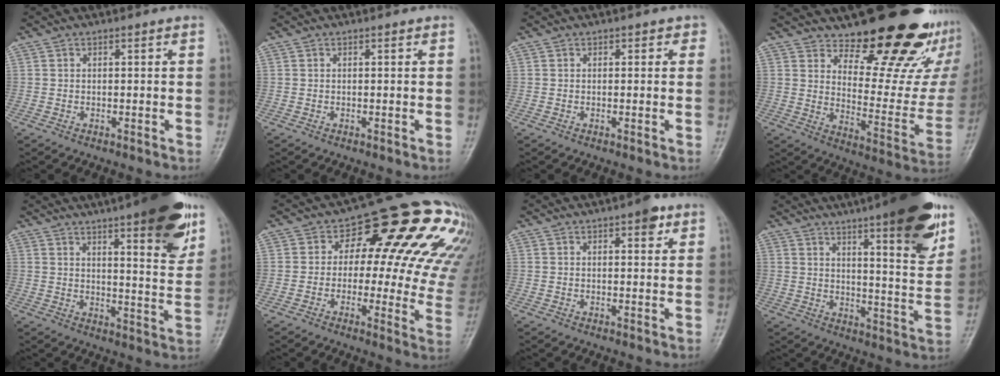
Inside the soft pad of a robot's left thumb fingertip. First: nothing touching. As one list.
[{"total": 0.0}, {"total": 1.3, "force": [0.5, 0.9, 0.7], "torque": [0.009, 0.002, 0.000]}, {"total": 24.3, "force": [17.4, 9.3, 14.1], "torque": [-0.148, -0.134, 0.238]}, {"total": 13.4, "force": [7.6, 3.2, 10.5], "torque": [-0.113, -0.035, 0.097]}, {"total": 21.7, "force": [7.5, 11.4, 16.9], "torque": [-0.159, 0.019, 0.079]}, {"total": 3.4, "force": [1.9, 1.4, 2.5], "torque": [-0.021, -0.004, 0.020]}, {"total": 18.2, "force": [10.7, 3.5, 14.3], "torque": [-0.169, -0.053, 0.151]}]